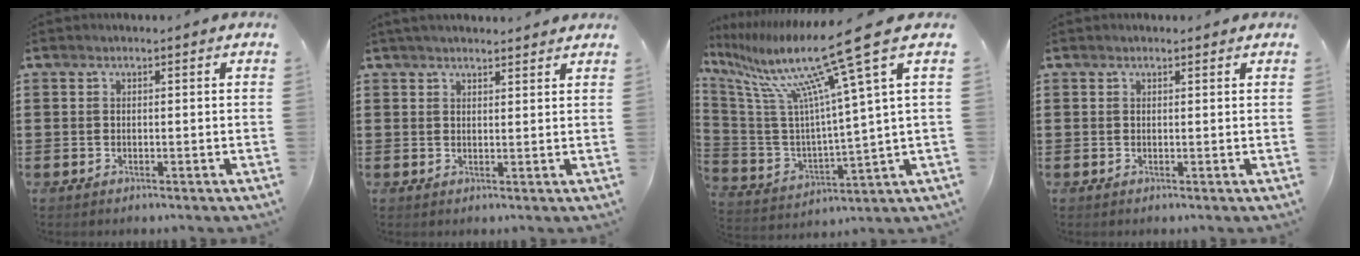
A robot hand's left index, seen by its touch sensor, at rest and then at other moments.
{"total": 2.4, "force": [2.3, 0.5, 0.5], "torque": [-0.014, 0.001, 0.045]}
{"total": 16.3, "force": [10.8, 0.1, 12.1], "torque": [-0.258, -0.076, 0.164]}
{"total": 0.6, "force": [0.5, 0.3, 0.2], "torque": [-0.005, 0.003, 0.009]}